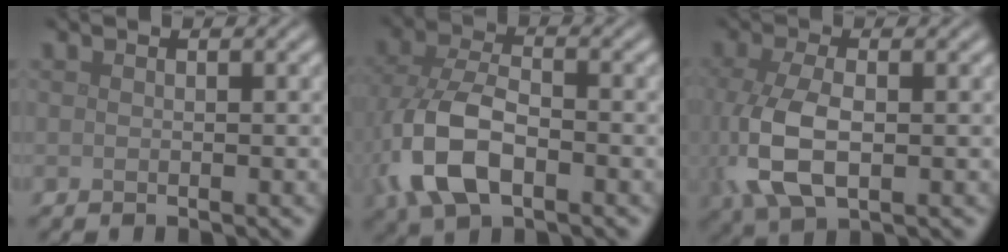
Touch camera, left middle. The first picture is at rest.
{"total": 8.0, "force": [-2.6, 4.5, 6.1], "torque": [-0.149, -0.006, -0.059]}
{"total": 6.3, "force": [-0.5, 3.2, 5.4], "torque": [-0.137, -0.012, -0.006]}